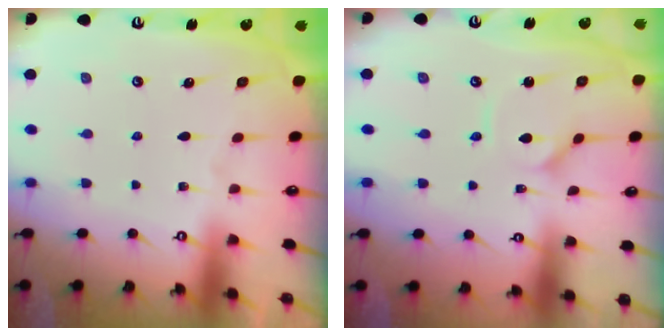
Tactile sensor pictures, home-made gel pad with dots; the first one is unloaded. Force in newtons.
{"total": 1.5, "press": 1.4, "slide": 0.3}